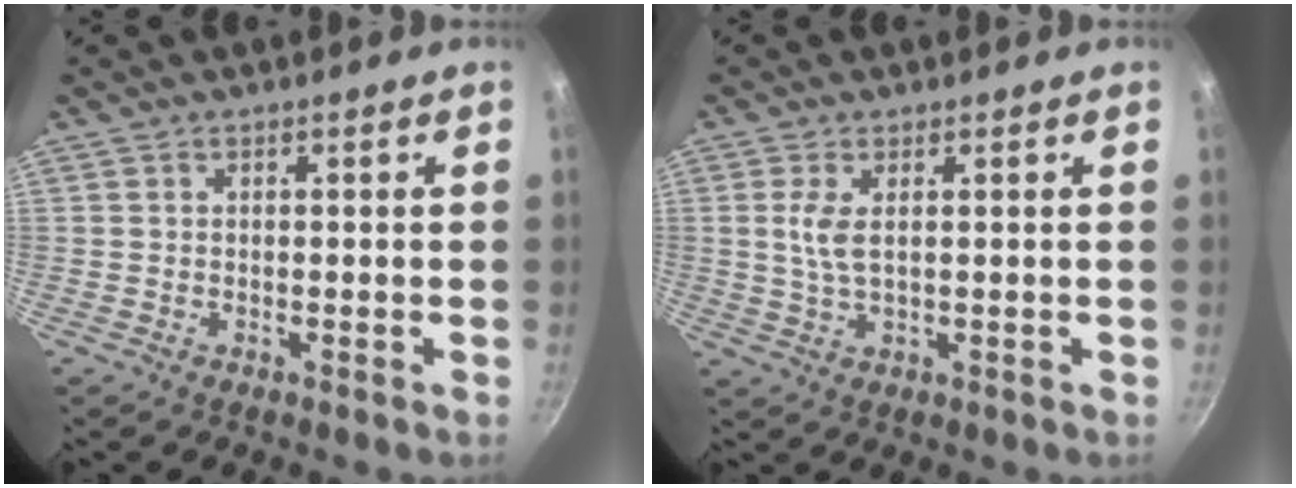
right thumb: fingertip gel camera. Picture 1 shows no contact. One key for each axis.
{"total": 4.3, "fx": 1.0, "fy": 1.8, "fz": 3.8, "tx": -0.081, "ty": -0.004, "tz": 0.021}